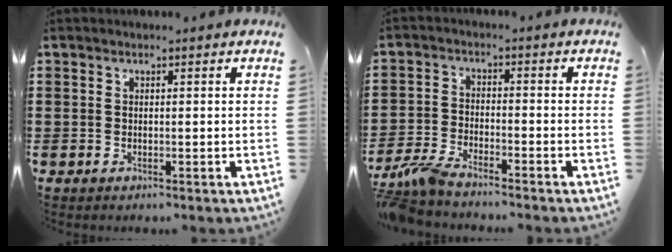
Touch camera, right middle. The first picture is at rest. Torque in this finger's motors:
{"motor_torque": [1.33, 0.81, 0.03, 0.02]}